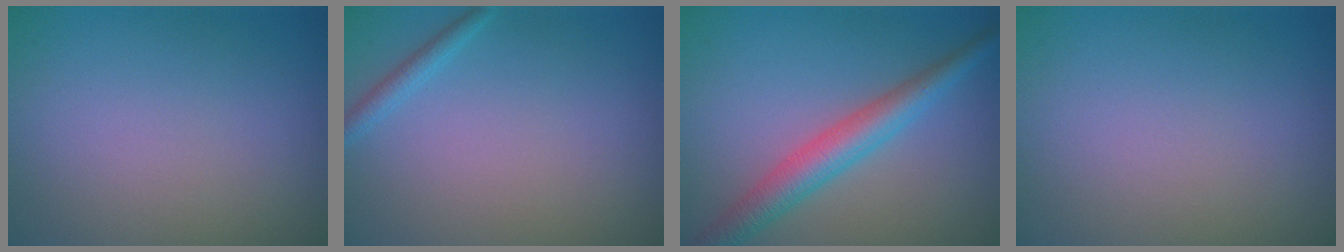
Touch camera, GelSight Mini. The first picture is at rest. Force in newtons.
{"total": 1.1, "press": 1.1, "slide": 0.1}
{"total": 4.3, "press": 4.3, "slide": 0.0}
{"total": 0.0}